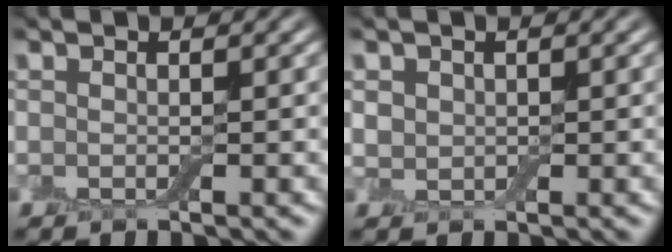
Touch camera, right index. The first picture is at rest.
{"total": 1.4, "force": [0.4, 1.3, 0.5], "torque": [-0.008, -0.004, 0.010]}